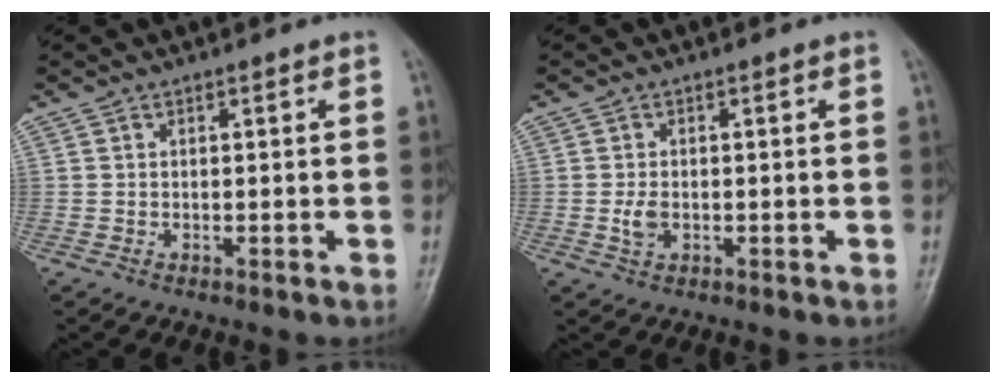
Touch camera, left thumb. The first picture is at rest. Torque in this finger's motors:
{"motor_torque": [0.10, 0.26, 0.35, 0.02, 0.00]}